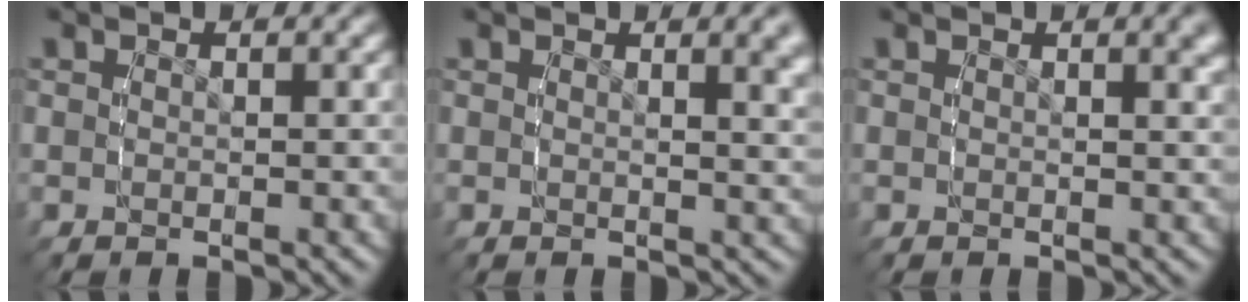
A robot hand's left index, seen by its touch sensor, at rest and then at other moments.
{"total": 1.8, "force": [1.1, -0.3, 1.5], "torque": [-0.016, -0.007, 0.019]}
{"total": 1.1, "force": [0.7, -0.2, 0.9], "torque": [-0.009, -0.003, 0.011]}